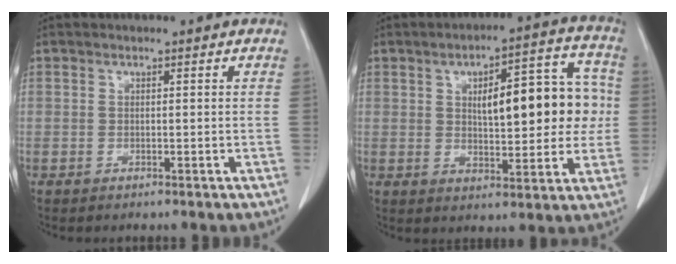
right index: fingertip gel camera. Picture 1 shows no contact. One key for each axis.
{"total": 14.2, "fx": 1.7, "fy": 5.1, "fz": 13.1, "tx": -0.173, "ty": 0.037, "tz": 0.032}